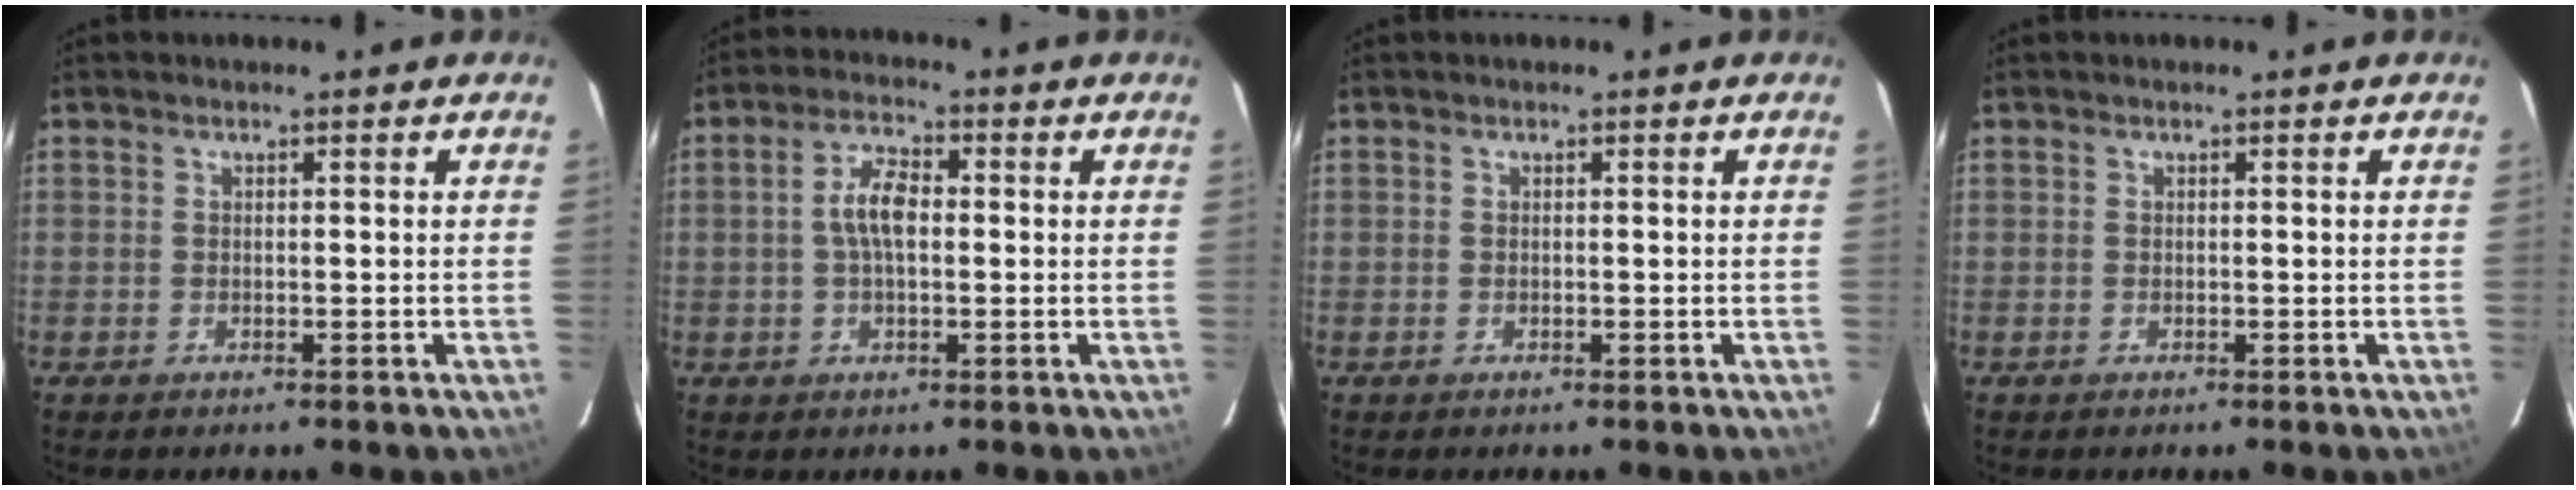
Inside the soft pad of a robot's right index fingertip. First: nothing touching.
{"total": 5.8, "force": [0.2, 2.6, 5.2], "torque": [-0.098, 0.012, 0.005]}
{"total": 0.0}
{"total": 0.0}